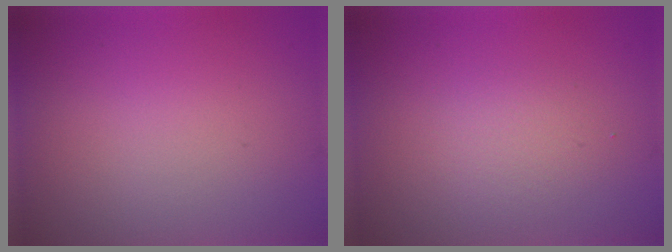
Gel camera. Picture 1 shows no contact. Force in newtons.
{"total": 1.9, "press": 1.8, "slide": 0.2}